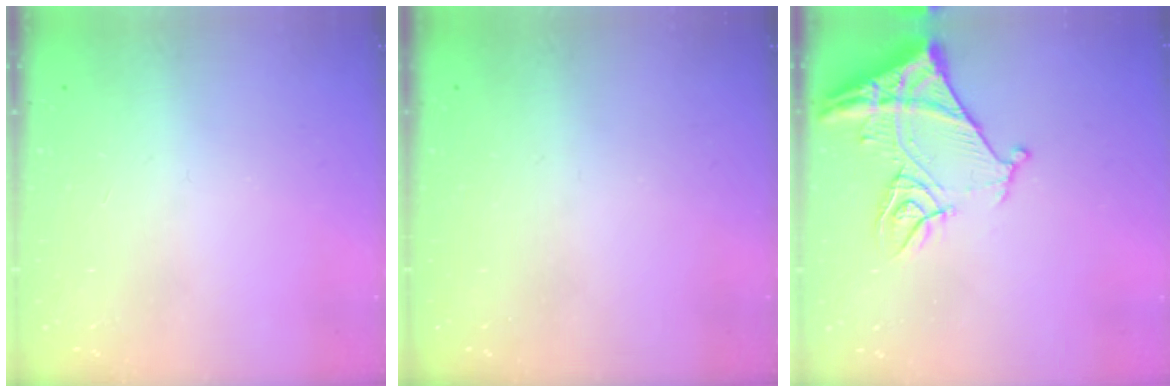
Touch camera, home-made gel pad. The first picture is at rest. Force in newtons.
{"total": 0.0}
{"total": 13.7, "press": 13.6, "slide": 1.4}